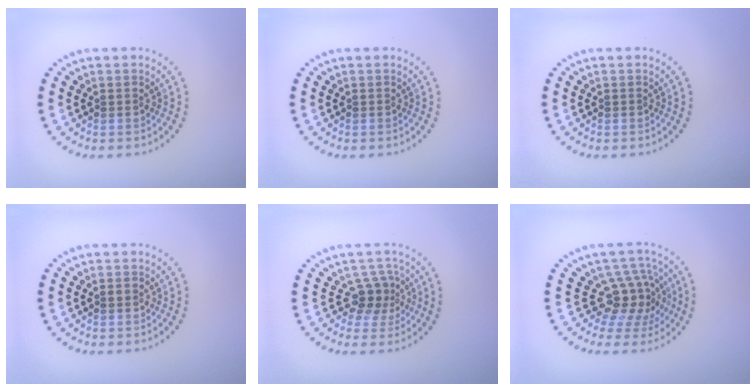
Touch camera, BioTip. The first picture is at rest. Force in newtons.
{"total": 0.0}
{"total": 0.0}
{"total": 0.7, "press": 0.7, "slide": 0.1}
{"total": 2.5, "press": 1.9, "slide": 1.7}
{"total": 3.8, "press": 2.8, "slide": 2.5}